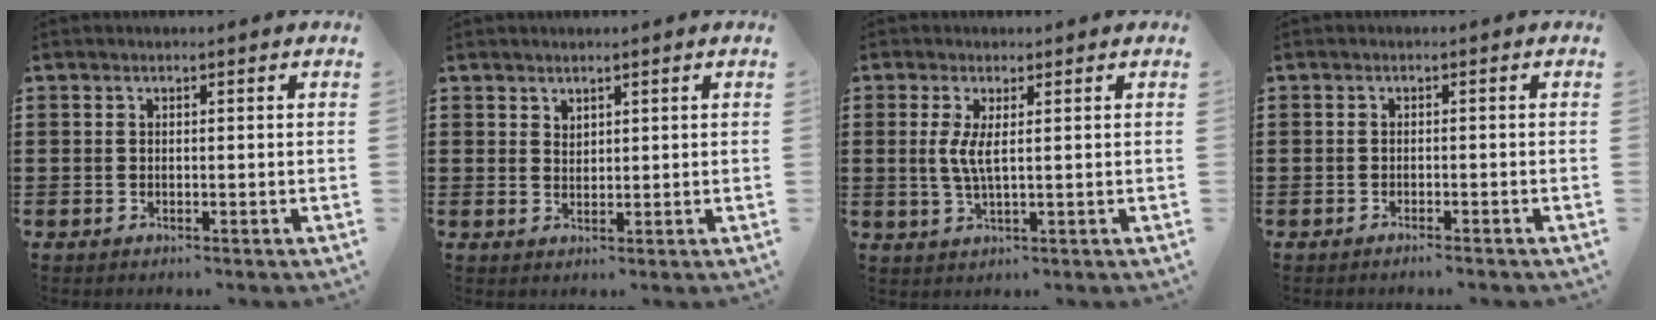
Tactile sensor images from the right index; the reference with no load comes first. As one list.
[{"total": 1.6, "force": [1.4, 0.6, 0.0], "torque": [-0.001, 0.002, 0.028]}, {"total": 3.6, "force": [0.5, 0.5, 3.5], "torque": [-0.075, -0.005, 0.005]}, {"total": 0.9, "force": [-0.8, -0.1, 0.4], "torque": [-0.008, -0.001, -0.016]}]